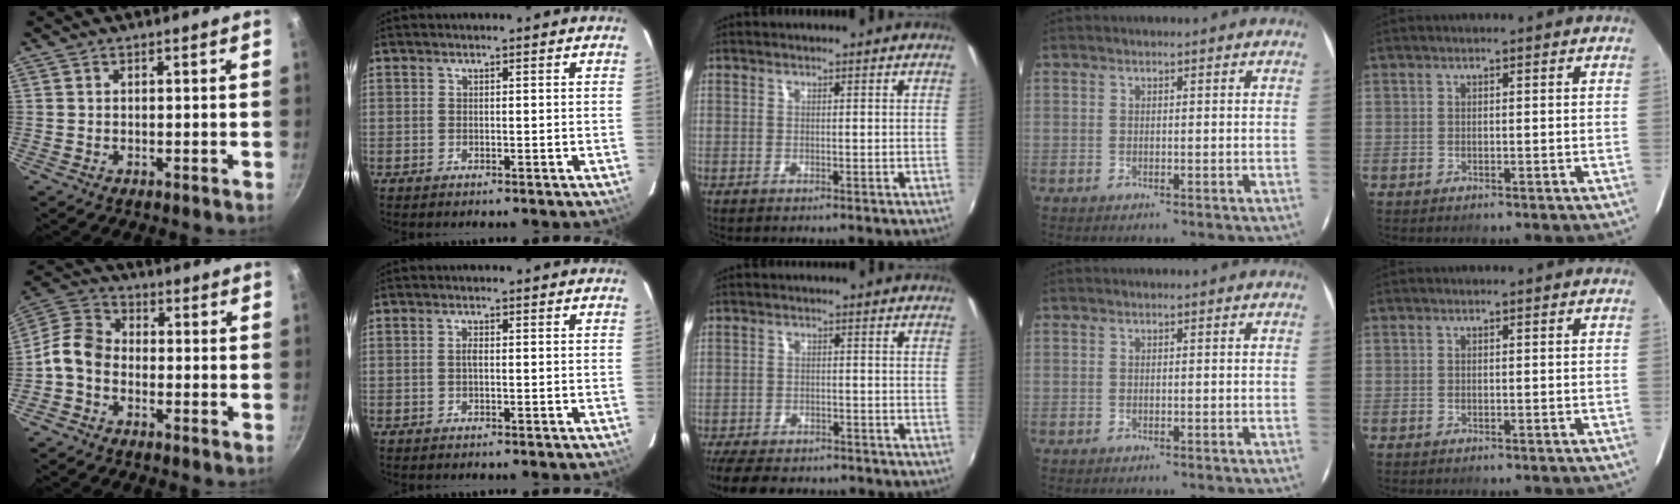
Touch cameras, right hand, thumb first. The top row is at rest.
{"thumb": {"total": 7.5, "force": [-2.7, 5.5, 4.4], "torque": [-0.081, 0.040, -0.074]}, "index": {"total": 0.9, "force": [-0.1, 0.4, 0.9], "torque": [-0.018, 0.003, -0.003]}, "middle": {"total": 10.7, "force": [-8.9, 3.9, 4.5], "torque": [-0.109, -0.023, -0.143]}}